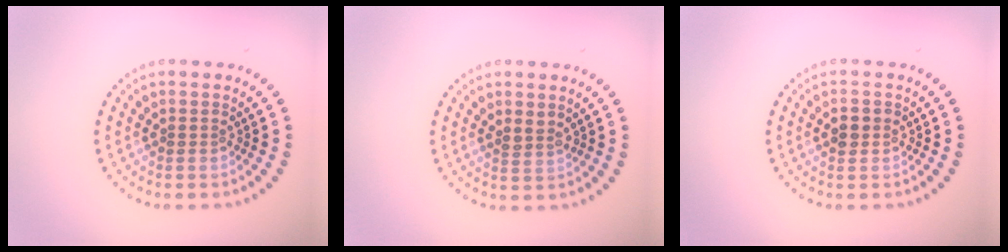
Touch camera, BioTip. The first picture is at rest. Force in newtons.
{"total": 1.3, "press": 1.1, "slide": 0.7}
{"total": 1.5, "press": 1.5, "slide": 0.2}